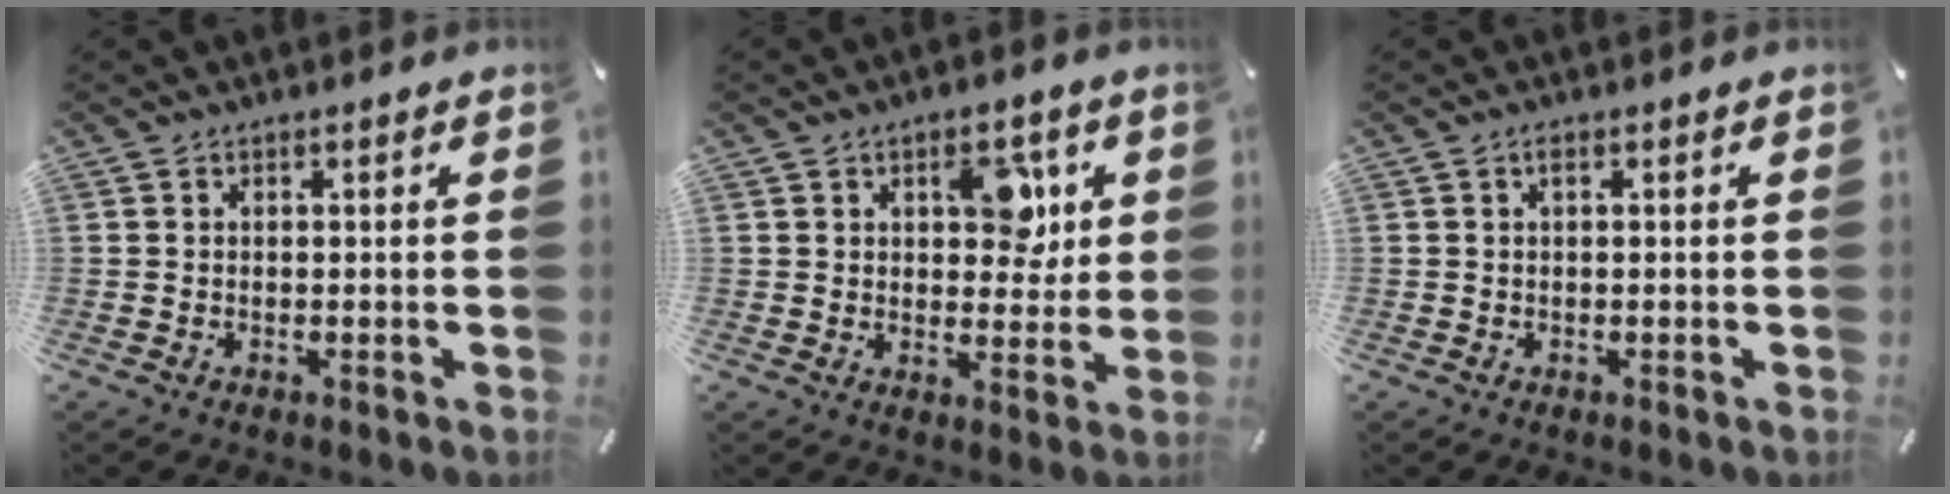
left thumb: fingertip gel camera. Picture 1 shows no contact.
{"total": 9.7, "force": [3.5, 6.0, 6.7], "torque": [-0.072, -0.011, 0.051]}
{"total": 1.1, "force": [0.2, 0.2, 1.0], "torque": [-0.020, 0.003, 0.003]}